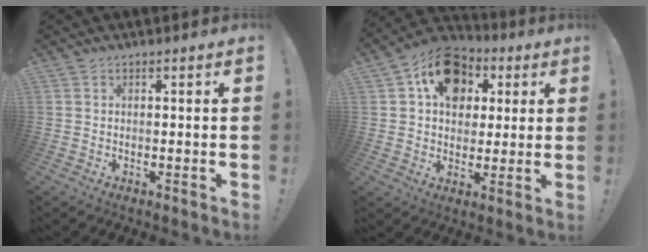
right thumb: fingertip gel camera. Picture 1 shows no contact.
{"total": 15.5, "force": [6.1, 11.8, 8.0], "torque": [-0.117, -0.014, 0.117]}